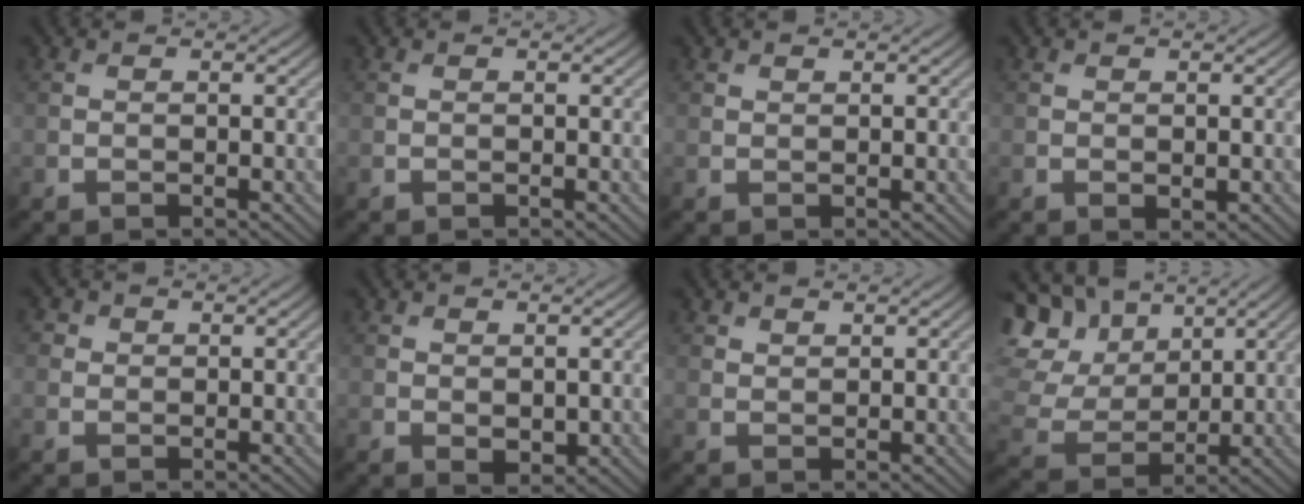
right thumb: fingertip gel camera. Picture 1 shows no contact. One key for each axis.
{"total": 0.0}
{"total": 0.6, "fx": 0.6, "fy": 0.2, "fz": 0.0, "tx": 0.000, "ty": 0.000, "tz": 0.013}
{"total": 0.8, "fx": 0.2, "fy": 0.5, "fz": 0.6, "tx": -0.007, "ty": -0.004, "tz": 0.005}
{"total": 1.6, "fx": 0.6, "fy": 1.4, "fz": 0.5, "tx": -0.009, "ty": -0.001, "tz": 0.004}
{"total": 1.8, "fx": 0.3, "fy": 1.2, "fz": 1.3, "tx": -0.023, "ty": -0.009, "tz": 0.011}
{"total": 1.2, "fx": 1.1, "fy": 0.5, "fz": 0.3, "tx": -0.007, "ty": -0.001, "tz": 0.025}
{"total": 14.5, "fx": 7.2, "fy": 9.6, "fz": 8.2, "tx": -0.217, "ty": 0.044, "tz": 0.123}